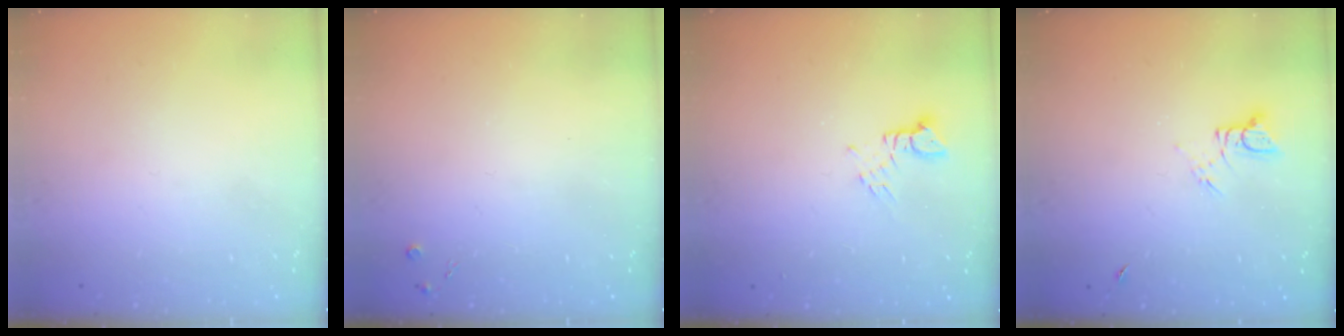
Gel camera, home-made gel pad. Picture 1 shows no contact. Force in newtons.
{"total": 3.2, "press": 3.1, "slide": 0.6}
{"total": 2.4, "press": 2.3, "slide": 0.3}
{"total": 3.4, "press": 3.4, "slide": 0.1}